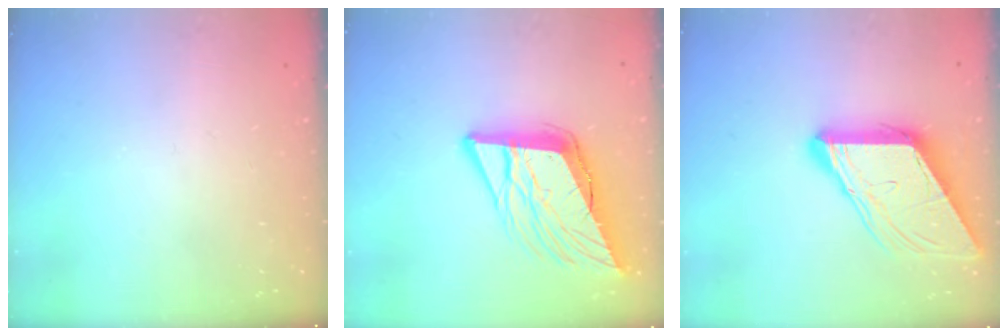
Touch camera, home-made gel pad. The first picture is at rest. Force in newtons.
{"total": 15.3, "press": 15.1, "slide": 2.7}
{"total": 11.8, "press": 11.7, "slide": 1.2}